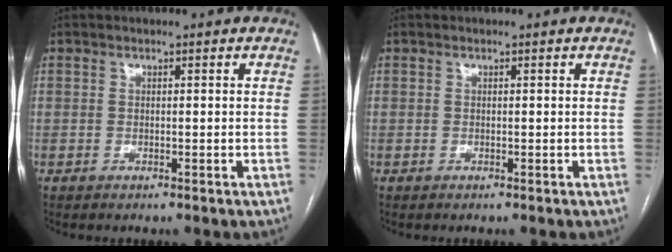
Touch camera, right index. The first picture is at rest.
{"total": 0.0}